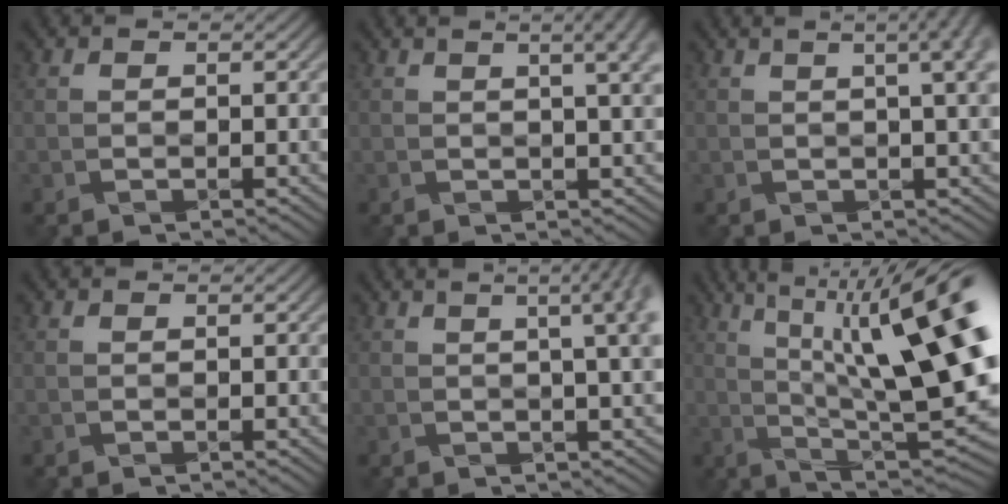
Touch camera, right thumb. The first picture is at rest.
{"total": 9.1, "force": [3.4, 3.2, 7.8], "torque": [-0.064, 0.038, 0.024]}
{"total": 10.2, "force": [3.5, 3.7, 8.9], "torque": [-0.078, 0.044, 0.028]}
{"total": 0.0}
{"total": 9.7, "force": [2.6, 3.0, 8.9], "torque": [-0.082, 0.044, 0.019]}
{"total": 18.6, "force": [5.0, 5.0, 17.2], "torque": [-0.264, 0.026, 0.089]}